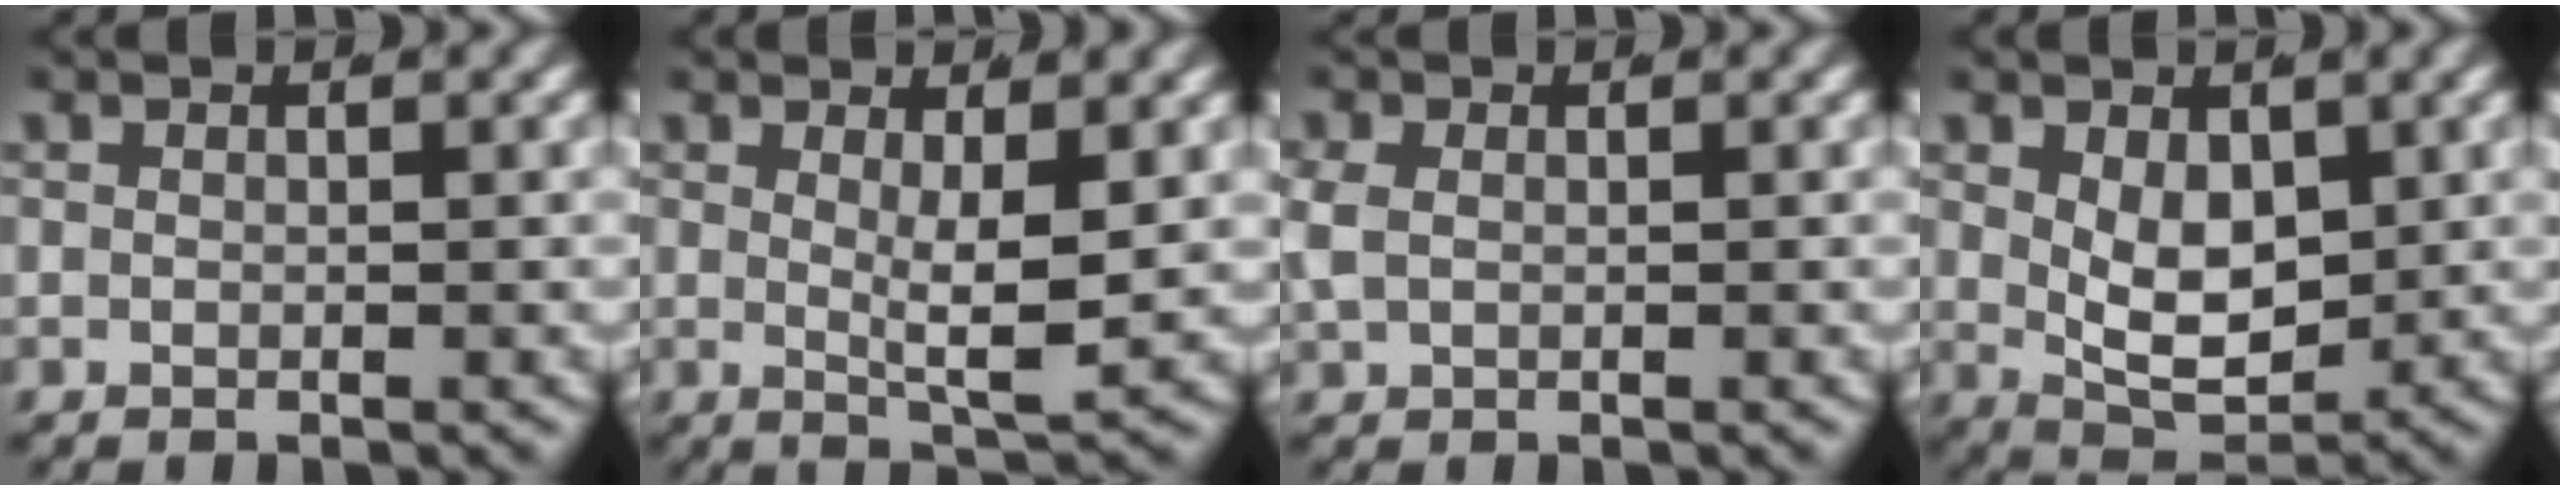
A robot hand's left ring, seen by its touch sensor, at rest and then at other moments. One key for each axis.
{"total": 3.5, "fx": 0.8, "fy": 0.3, "fz": 3.4, "tx": -0.060, "ty": -0.020, "tz": 0.021}
{"total": 1.7, "fx": 0.2, "fy": 1.3, "fz": 1.0, "tx": -0.041, "ty": -0.005, "tz": 0.013}
{"total": 5.1, "fx": 0.3, "fy": 3.3, "fz": 4.0, "tx": -0.072, "ty": -0.029, "tz": 0.020}